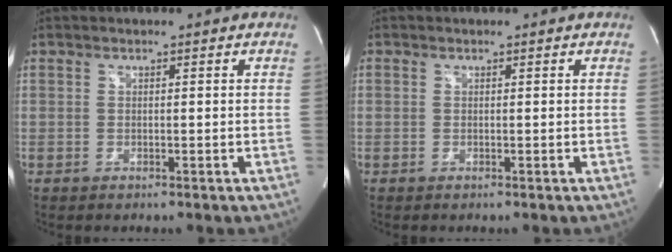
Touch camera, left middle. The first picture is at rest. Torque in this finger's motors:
{"motor_torque": [0.17, -0.19, 0.06, -0.01]}